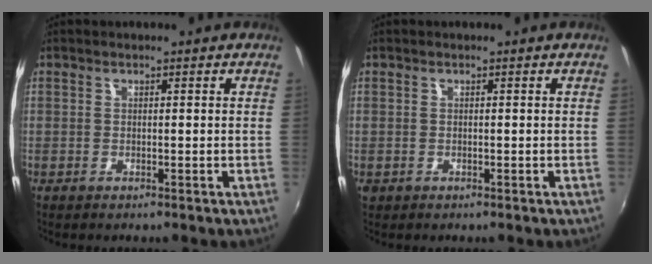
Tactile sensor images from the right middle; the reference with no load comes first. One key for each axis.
{"total": 0.6, "fx": -0.2, "fy": 0.5, "fz": 0.1, "tx": -0.002, "ty": -0.002, "tz": -0.003}